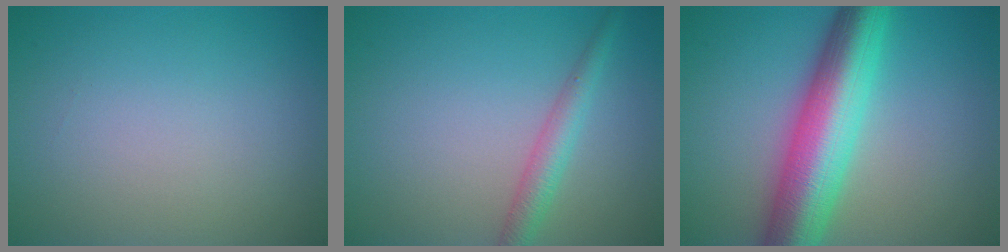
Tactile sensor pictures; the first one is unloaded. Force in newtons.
{"total": 2.6, "press": 2.6, "slide": 0.1}
{"total": 9.7, "press": 9.7, "slide": 0.4}